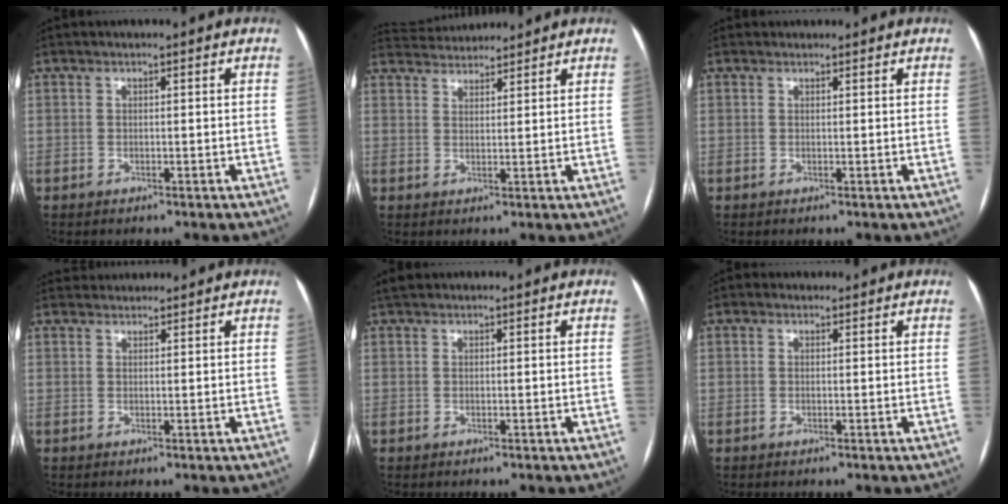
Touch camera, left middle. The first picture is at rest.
{"total": 5.9, "force": [5.8, 0.5, 0.6], "torque": [-0.018, 0.029, 0.096]}
{"total": 0.7, "force": [0.7, 0.3, -0.1], "torque": [-0.003, 0.011, 0.012]}
{"total": 2.3, "force": [2.3, 0.5, -0.3], "torque": [0.002, 0.025, 0.040]}
{"total": 1.4, "force": [1.2, 0.5, 0.5], "torque": [-0.014, 0.021, 0.023]}
{"total": 0.9, "force": [0.6, 0.7, 0.1], "torque": [-0.001, 0.007, 0.005]}